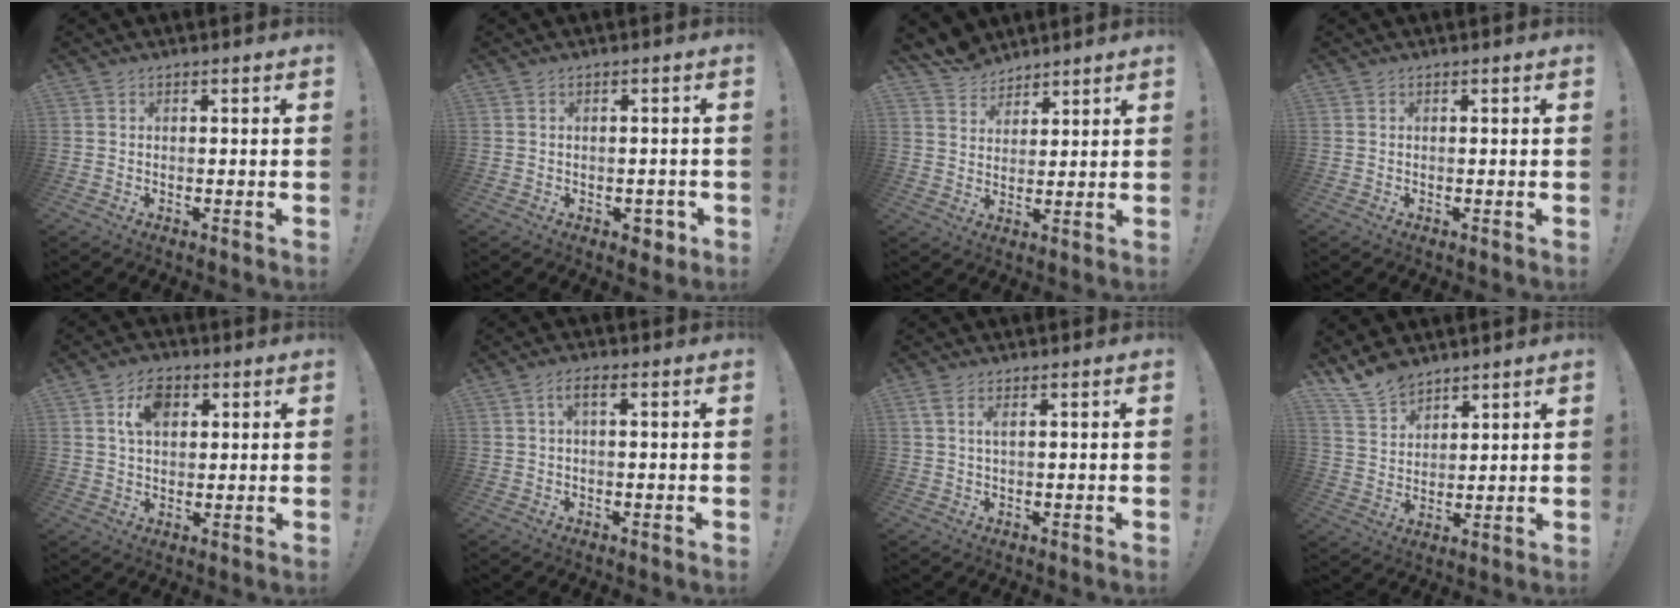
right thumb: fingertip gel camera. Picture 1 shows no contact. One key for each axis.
{"total": 3.6, "fx": -1.2, "fy": 2.6, "fz": 2.3, "tx": -0.018, "ty": 0.008, "tz": -0.019}
{"total": 7.5, "fx": 6.6, "fy": 3.7, "fz": 0.6, "tx": -0.016, "ty": -0.048, "tz": 0.128}
{"total": 0.0}
{"total": 7.9, "fx": 3.4, "fy": 5.1, "fz": 5.0, "tx": -0.076, "ty": 0.000, "tz": 0.061}
{"total": 2.8, "fx": 0.3, "fy": 0.9, "fz": 2.6, "tx": -0.042, "ty": 0.004, "tz": 0.002}
{"total": 2.1, "fx": 0.8, "fy": 0.3, "fz": 1.9, "tx": -0.030, "ty": -0.003, "tz": 0.011}
{"total": 9.4, "fx": 8.0, "fy": 4.4, "fz": 2.0, "tx": -0.039, "ty": -0.058, "tz": 0.157}